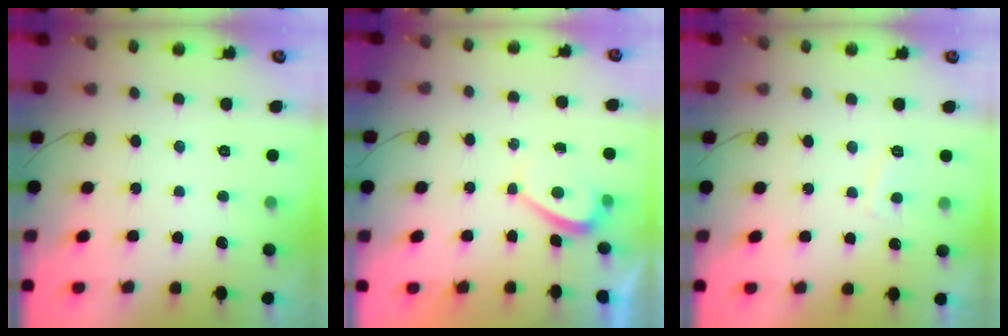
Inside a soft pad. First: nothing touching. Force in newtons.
{"total": 1.3, "press": 1.1, "slide": 0.5}
{"total": 2.4, "press": 2.3, "slide": 0.7}